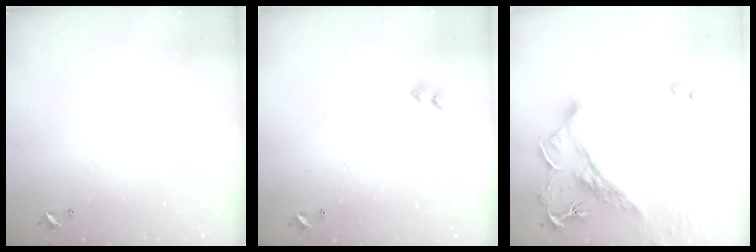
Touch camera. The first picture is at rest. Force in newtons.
{"total": 1.1, "press": 0.9, "slide": 0.5}
{"total": 3.5, "press": 3.2, "slide": 1.4}